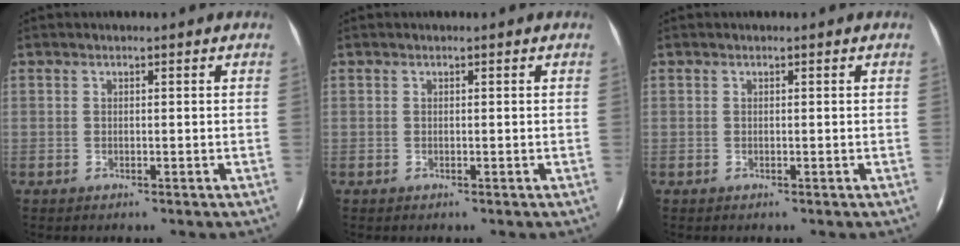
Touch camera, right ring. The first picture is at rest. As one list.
[{"total": 0.0}, {"total": 0.0}]